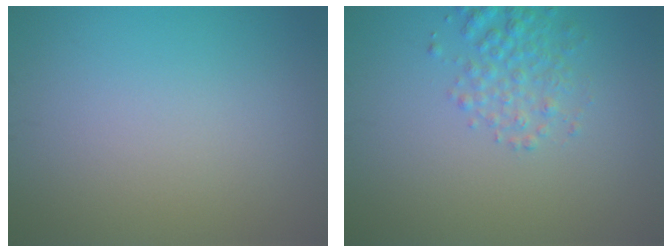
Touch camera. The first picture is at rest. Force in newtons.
{"total": 2.7, "press": 2.7, "slide": 0.1}